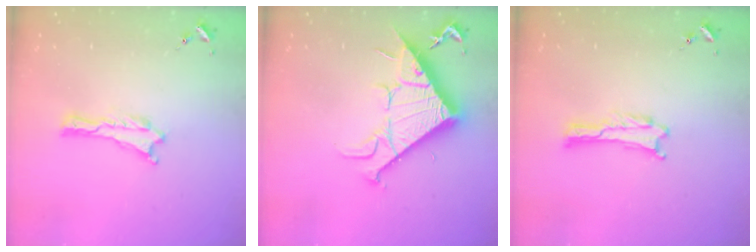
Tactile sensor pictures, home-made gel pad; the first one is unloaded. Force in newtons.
{"total": 12.4, "press": 12.4, "slide": 0.2}
{"total": 0.0}